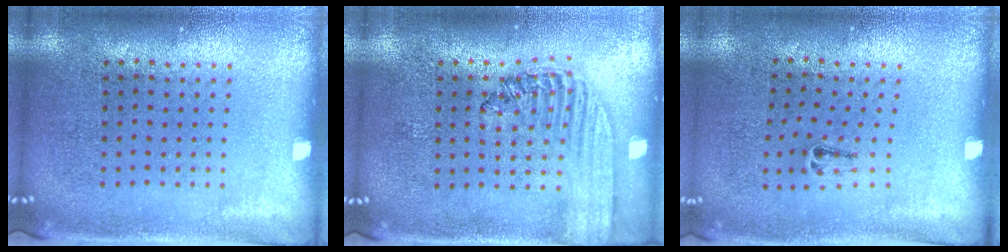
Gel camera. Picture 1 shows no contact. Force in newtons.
{"total": 1.6, "press": 1.4, "slide": 0.7}
{"total": 0.5, "press": 0.3, "slide": 0.4}